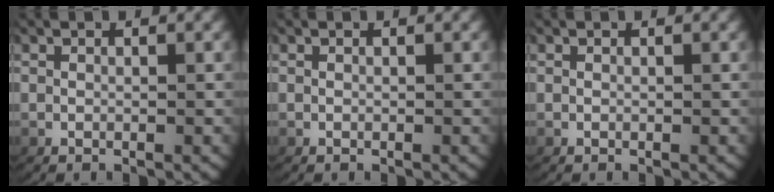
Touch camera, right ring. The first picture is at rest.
{"total": 0.0}
{"total": 0.0}